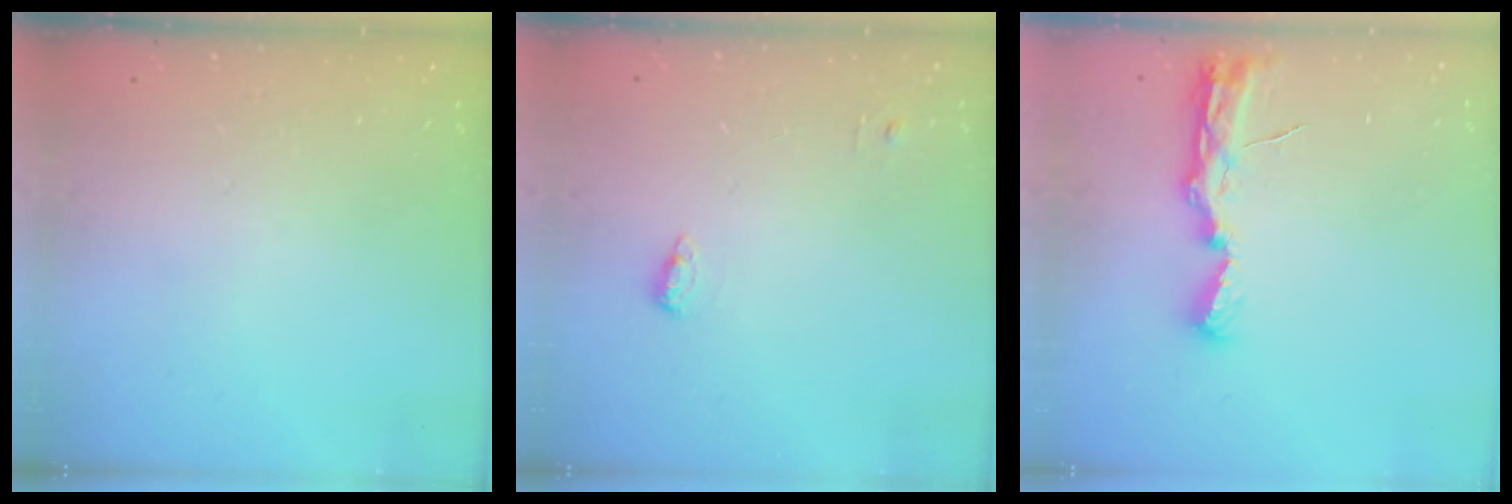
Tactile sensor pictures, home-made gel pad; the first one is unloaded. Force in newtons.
{"total": 4.9, "press": 4.8, "slide": 1.0}
{"total": 8.1, "press": 8.1, "slide": 0.8}